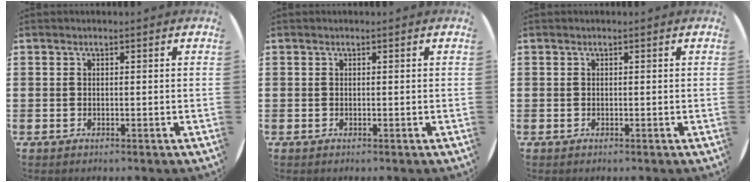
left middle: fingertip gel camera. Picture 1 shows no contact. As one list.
[{"total": 0.0}, {"total": 0.0}]